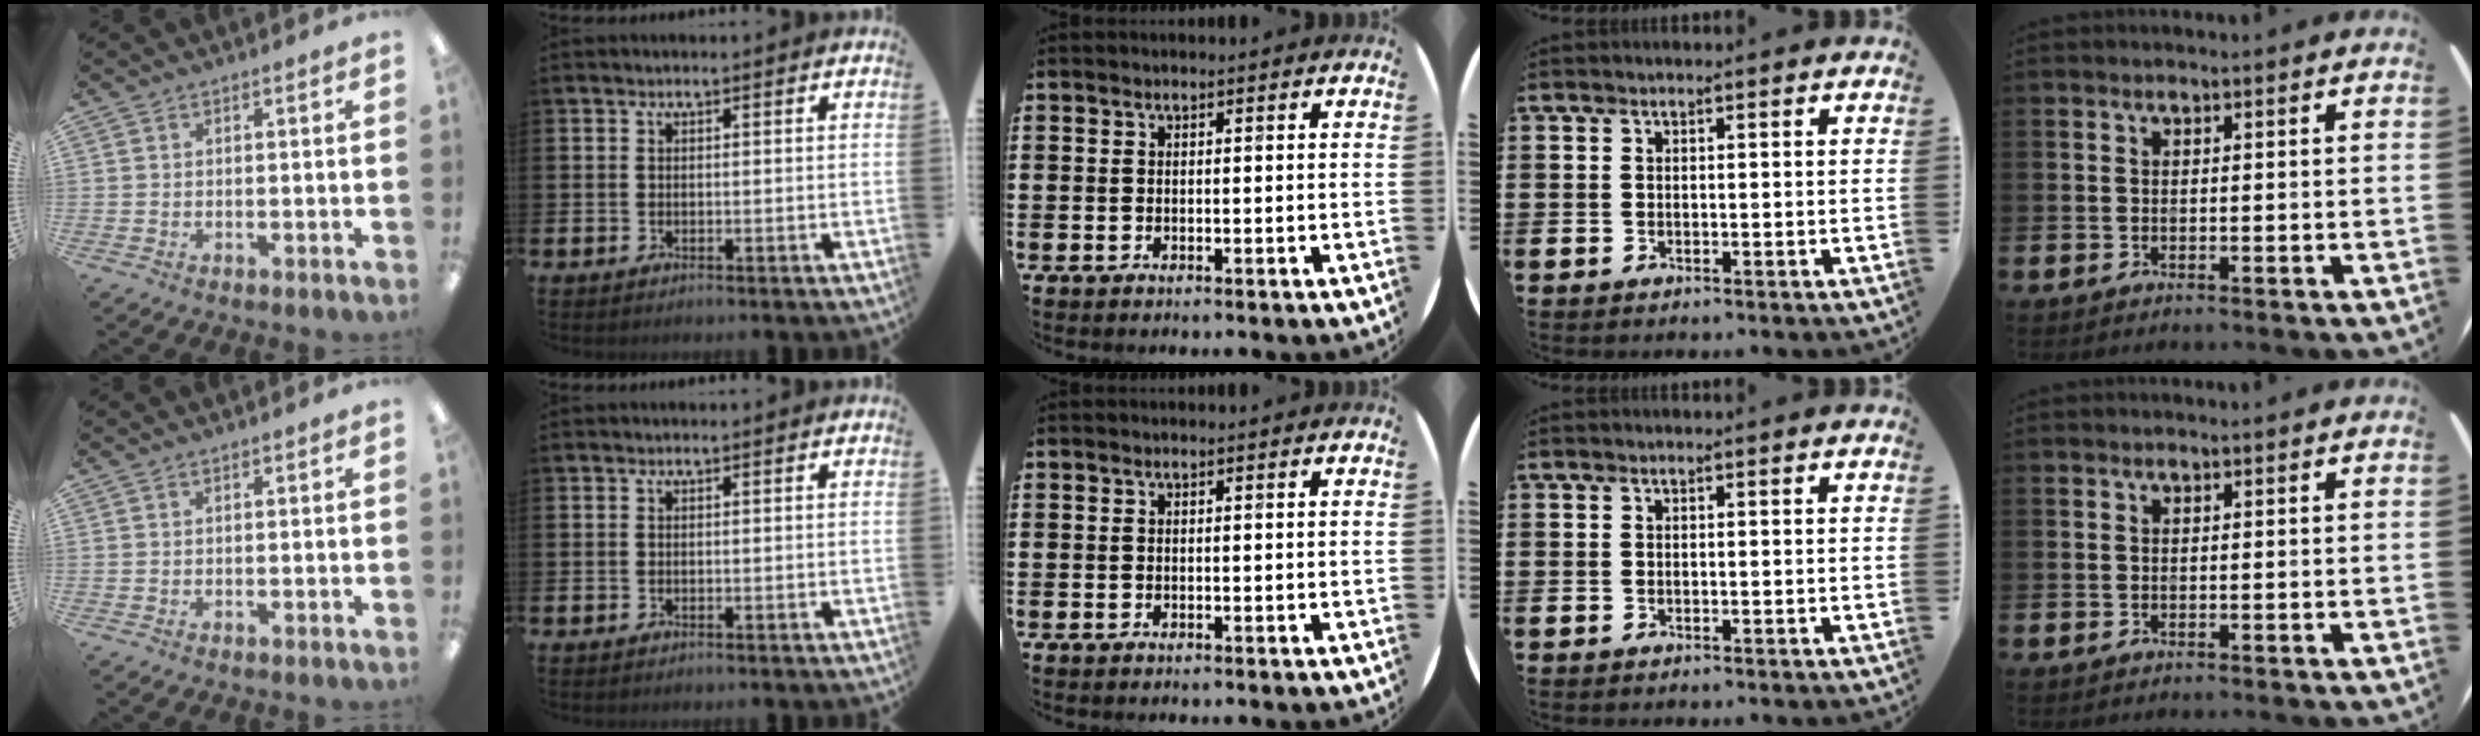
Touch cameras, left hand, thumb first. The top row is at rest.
{}